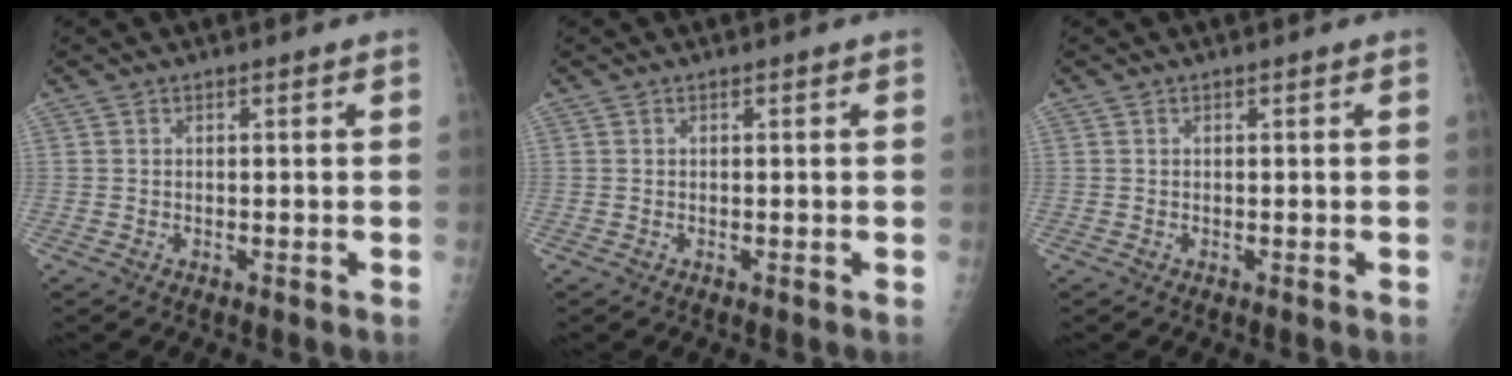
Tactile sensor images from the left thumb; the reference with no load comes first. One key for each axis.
{"total": 0.0}
{"total": 0.0}